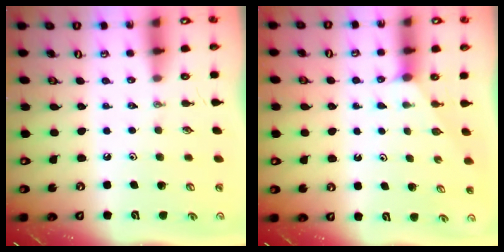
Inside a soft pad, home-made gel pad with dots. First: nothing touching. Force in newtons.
{"total": 0.9, "press": 0.9, "slide": 0.2}